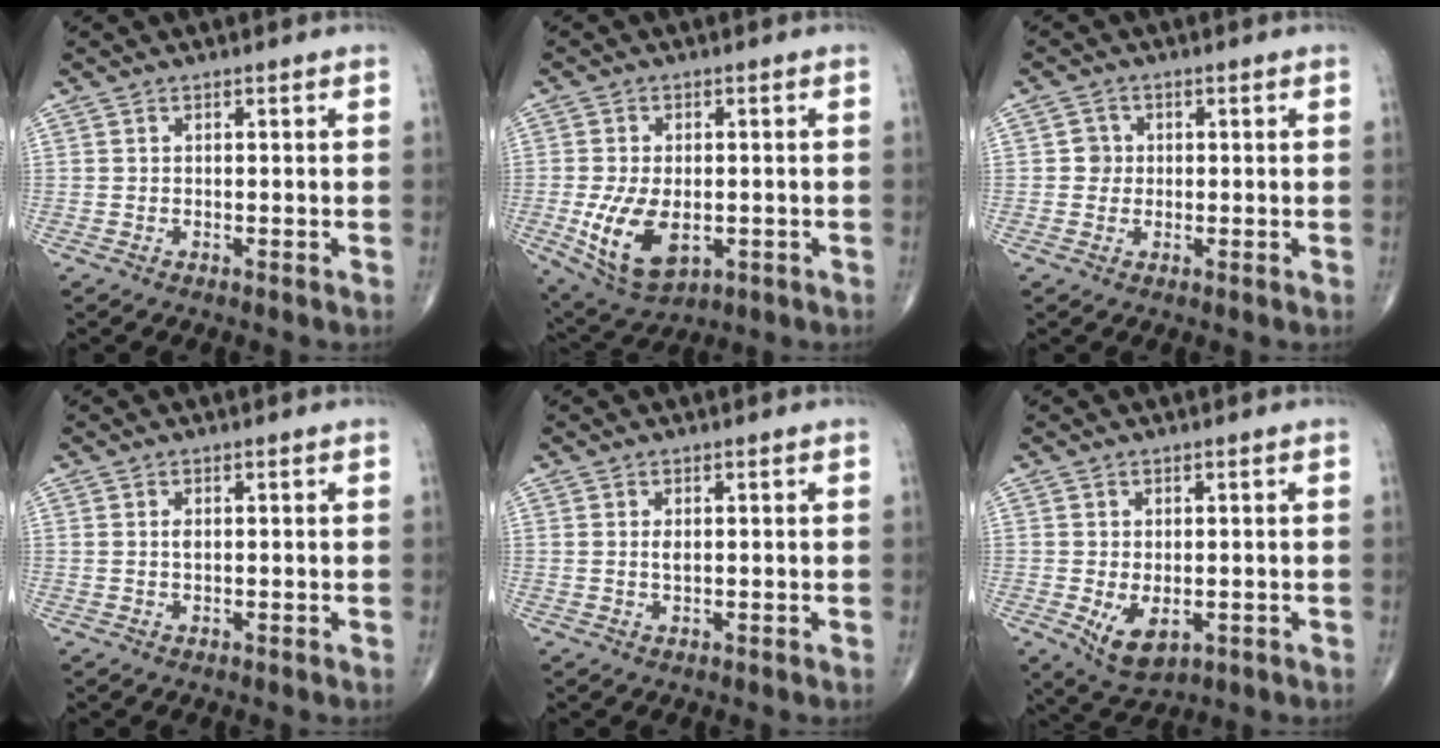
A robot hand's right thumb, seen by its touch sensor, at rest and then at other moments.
{"total": 11.4, "force": [-2.4, 6.6, 8.9], "torque": [-0.160, -0.006, -0.025]}
{"total": 2.4, "force": [0.1, 2.3, 0.6], "torque": [0.007, 0.006, -0.003]}
{"total": 1.1, "force": [0.3, 0.5, 0.9], "torque": [-0.013, -0.001, 0.006]}
{"total": 1.2, "force": [0.2, 0.5, 1.1], "torque": [-0.017, -0.002, 0.006]}
{"total": 6.0, "force": [-1.3, 3.6, 4.7], "torque": [-0.071, -0.011, -0.008]}